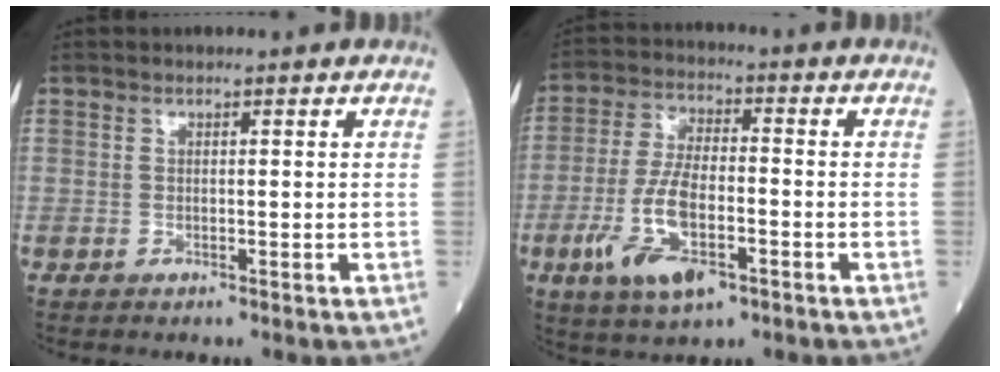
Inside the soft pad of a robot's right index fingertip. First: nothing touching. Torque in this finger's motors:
{"motor_torque": [1.12, -0.84, 0.26, 0.15]}